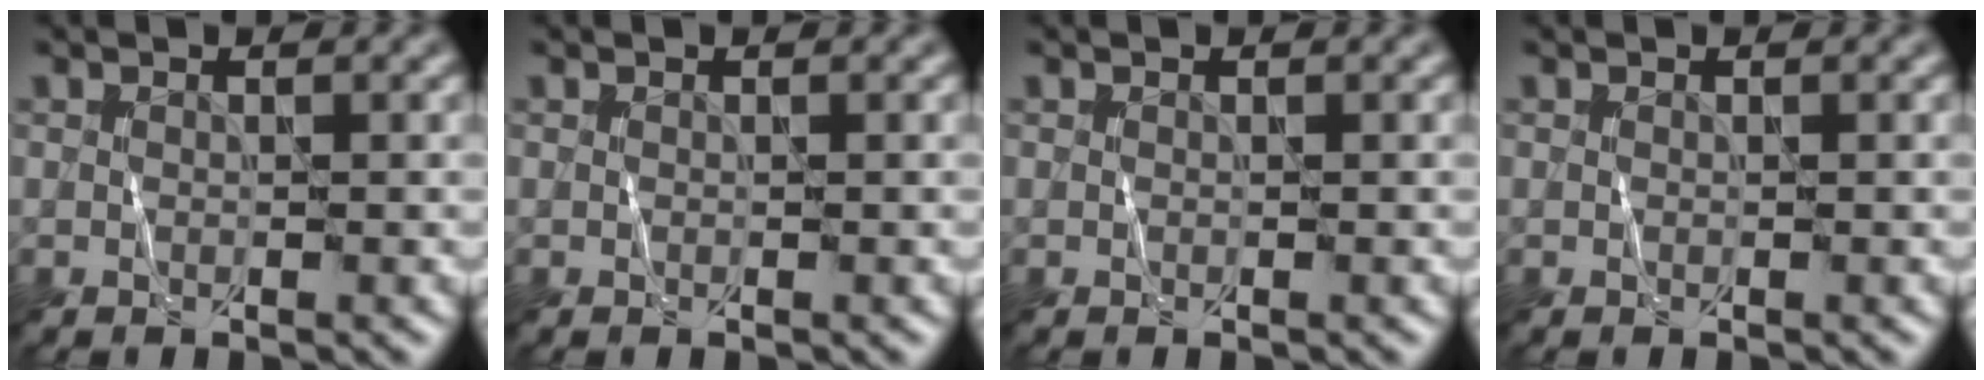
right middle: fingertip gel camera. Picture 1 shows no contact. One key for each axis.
{"total": 0.0}
{"total": 0.0}
{"total": 0.0}